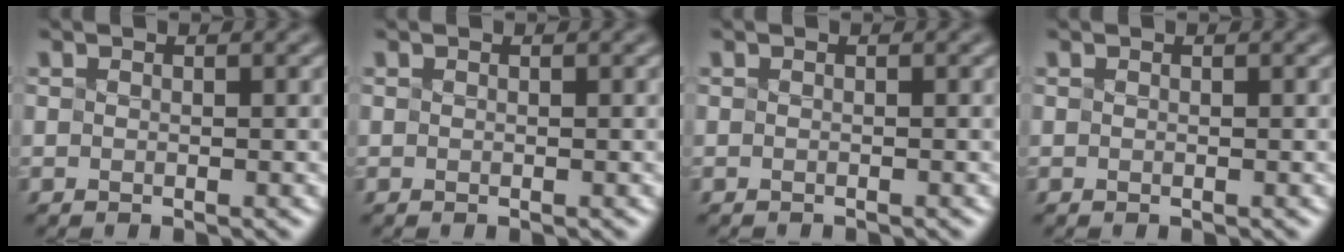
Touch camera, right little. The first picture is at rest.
{"total": 0.0}
{"total": 0.8, "force": [-0.7, 0.0, 0.1], "torque": [0.005, -0.003, -0.013]}
{"total": 0.0}